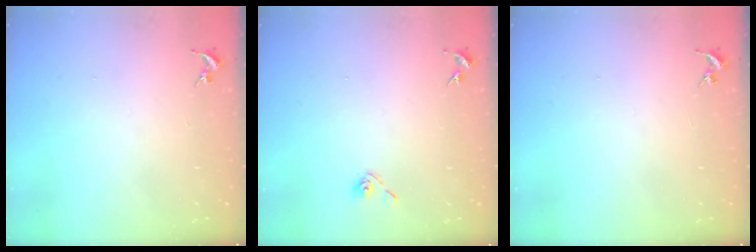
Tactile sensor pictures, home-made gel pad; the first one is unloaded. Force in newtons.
{"total": 4.4, "press": 3.9, "slide": 2.0}
{"total": 0.0}